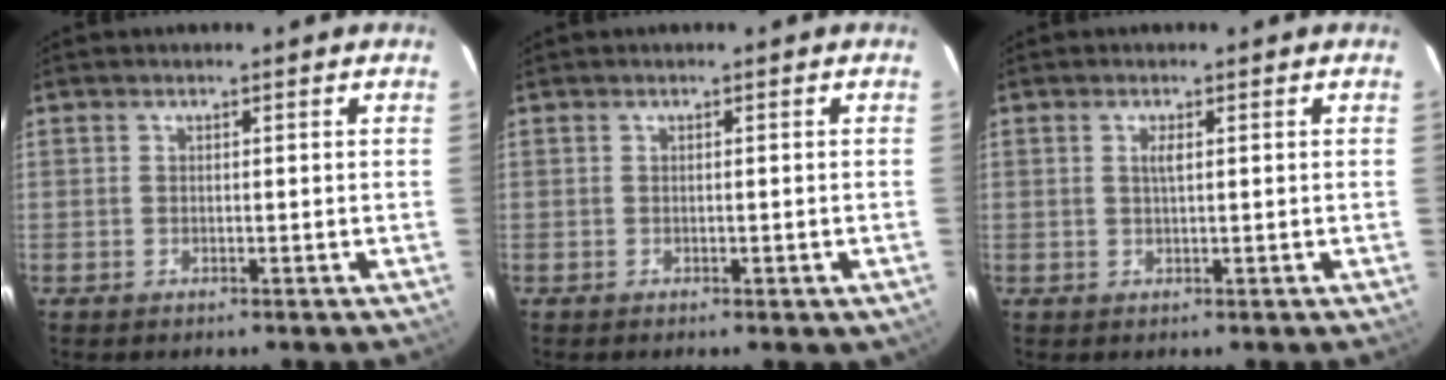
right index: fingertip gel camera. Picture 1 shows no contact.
{"total": 1.3, "force": [-0.5, 0.5, 1.1], "torque": [-0.010, -0.001, -0.004]}
{"total": 1.5, "force": [0.4, 0.2, 1.4], "torque": [-0.025, 0.001, 0.007]}